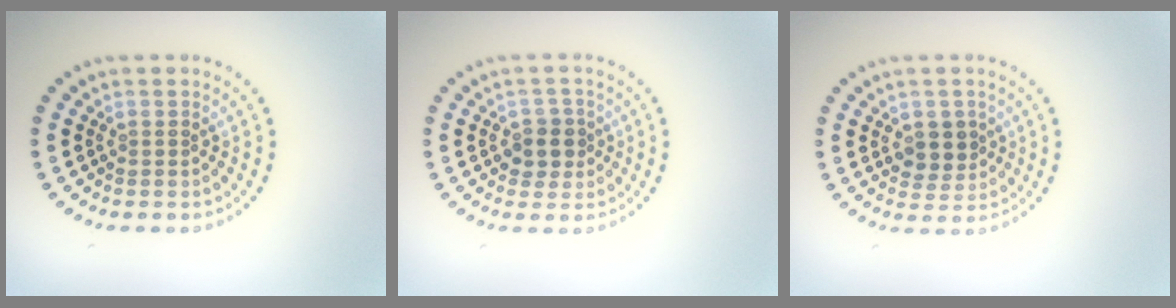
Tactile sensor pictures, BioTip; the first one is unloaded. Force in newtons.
{"total": 2.4, "press": 2.2, "slide": 1.0}
{"total": 2.5, "press": 2.3, "slide": 1.0}